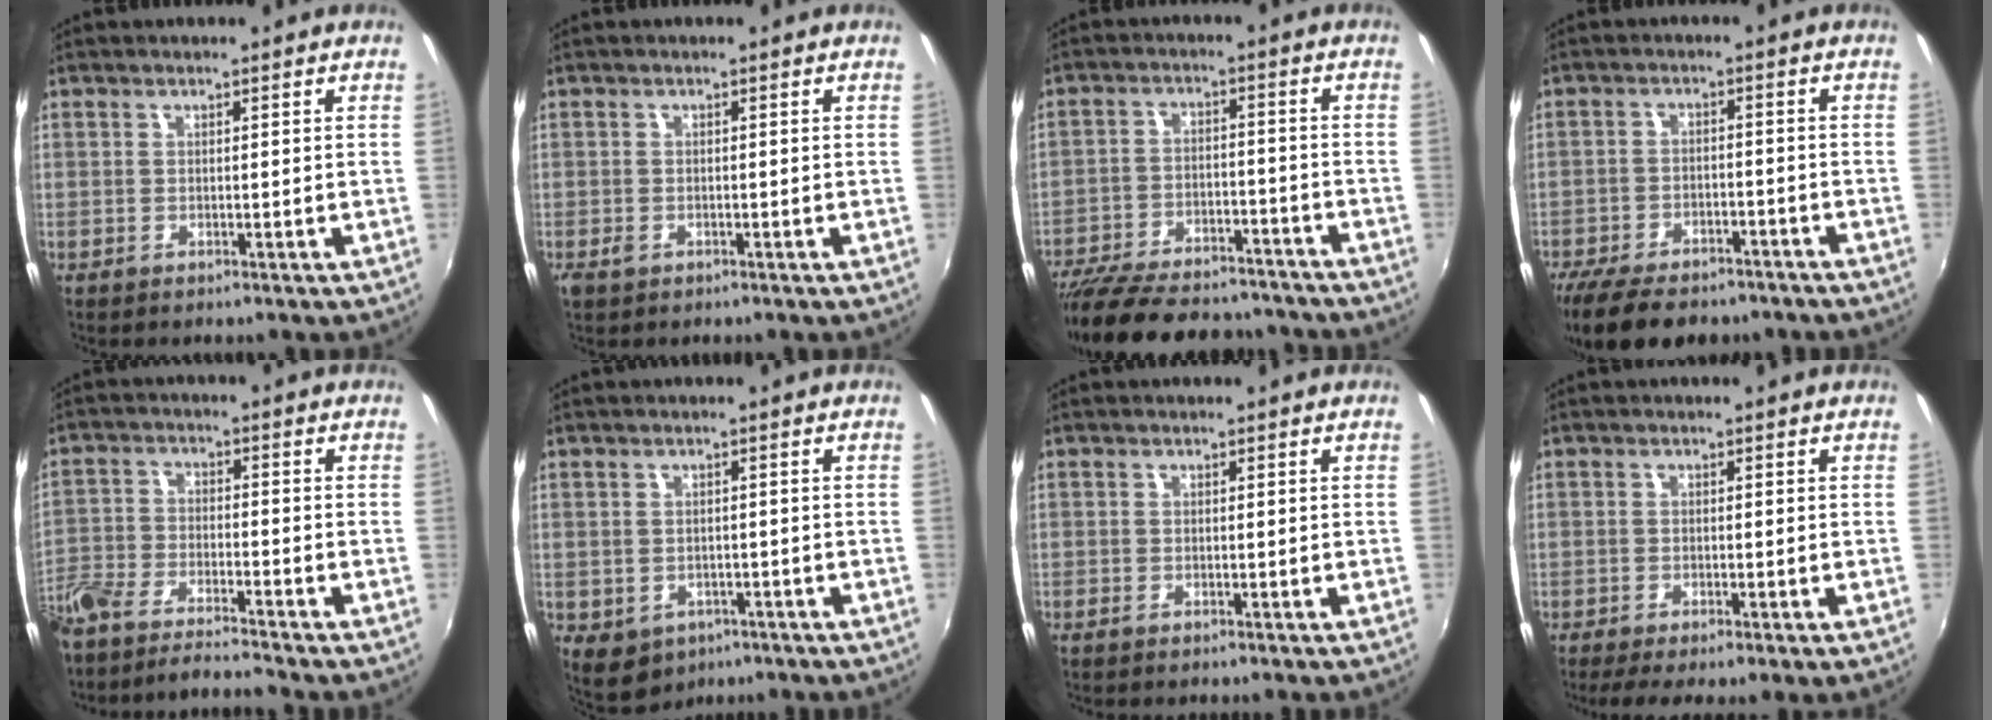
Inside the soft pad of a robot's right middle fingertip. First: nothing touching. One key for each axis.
{"total": 1.6, "fx": -1.0, "fy": 1.0, "fz": 0.7, "tx": -0.015, "ty": -0.004, "tz": -0.019}
{"total": 22.0, "fx": -18.9, "fy": 7.1, "fz": 8.9, "tx": -0.189, "ty": -0.012, "tz": -0.267}
{"total": 16.1, "fx": -12.5, "fy": 6.3, "fz": 8.0, "tx": -0.180, "ty": -0.039, "tz": -0.192}
{"total": 11.4, "fx": -10.2, "fy": 0.9, "fz": 4.9, "tx": -0.128, "ty": -0.022, "tz": -0.194}
{"total": 5.9, "fx": -2.5, "fy": 4.6, "fz": 2.6, "tx": -0.059, "ty": -0.018, "tz": -0.026}
{"total": 0.6, "fx": -0.6, "fy": 0.1, "fz": 0.3, "tx": -0.004, "ty": -0.003, "tz": -0.013}
{"total": 4.3, "fx": -2.5, "fy": 0.3, "fz": 3.4, "tx": -0.065, "ty": -0.021, "tz": -0.041}